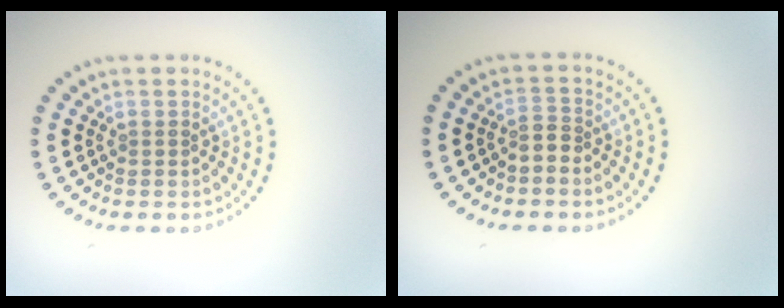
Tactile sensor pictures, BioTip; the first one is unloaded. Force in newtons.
{"total": 1.6, "press": 1.2, "slide": 1.0}